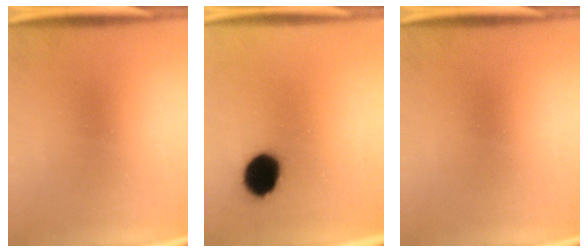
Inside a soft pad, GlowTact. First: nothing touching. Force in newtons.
{"total": 9.7}
{"total": 0.0}